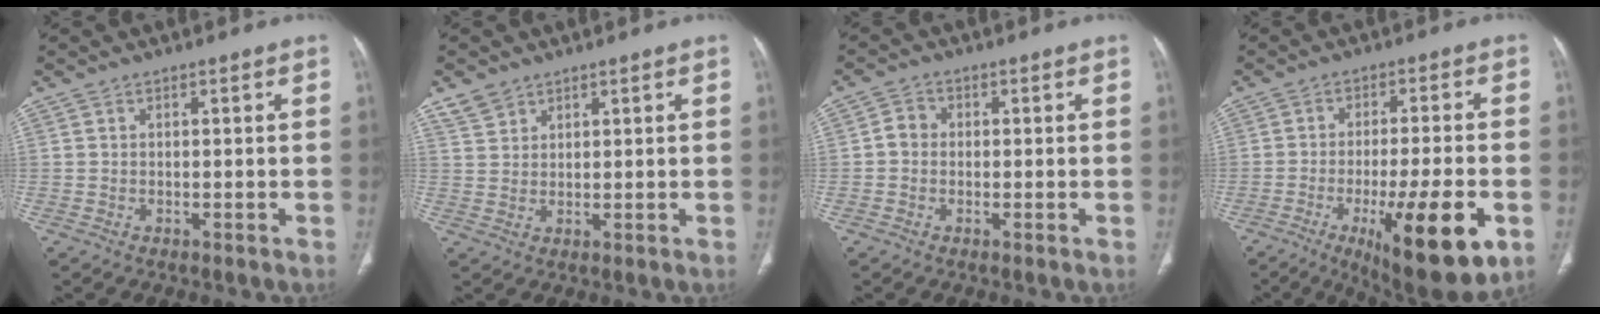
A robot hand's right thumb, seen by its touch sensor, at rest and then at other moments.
{"total": 3.5, "force": [2.6, 2.1, 0.8], "torque": [-0.006, -0.007, 0.055]}
{"total": 2.7, "force": [-0.3, 2.4, 1.2], "torque": [-0.010, 0.010, -0.012]}
{"total": 18.1, "force": [-6.9, 4.4, 16.2], "torque": [-0.219, 0.003, -0.092]}